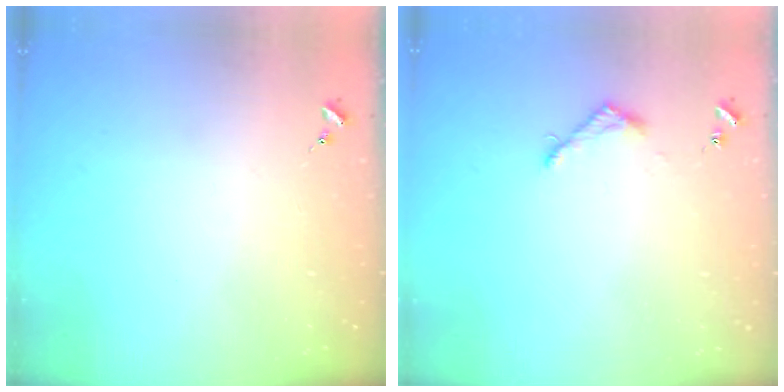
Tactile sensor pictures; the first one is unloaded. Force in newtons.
{"total": 3.6, "press": 3.6, "slide": 0.4}